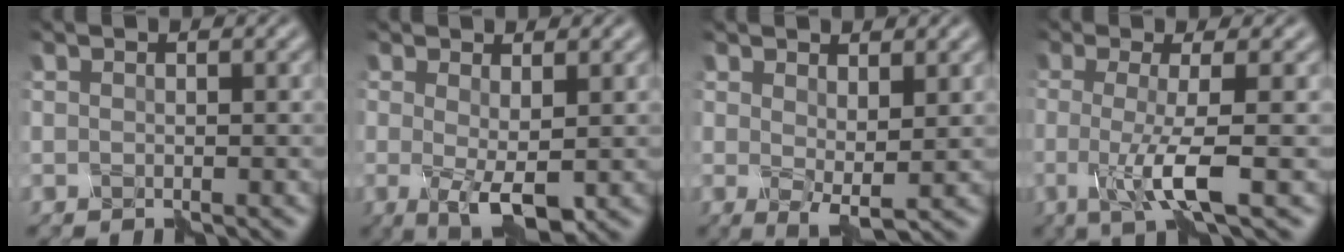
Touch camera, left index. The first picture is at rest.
{"total": 3.6, "force": [-0.5, 1.3, 3.3], "torque": [-0.062, -0.010, -0.008]}
{"total": 2.7, "force": [0.8, 1.1, 2.4], "torque": [-0.043, -0.013, 0.018]}
{"total": 5.0, "force": [-1.0, 1.1, 4.8], "torque": [-0.090, -0.011, -0.021]}